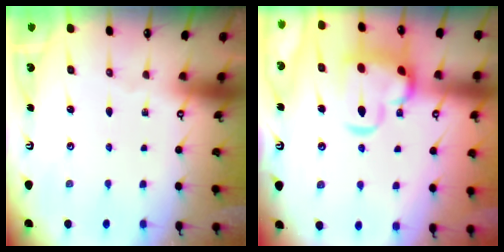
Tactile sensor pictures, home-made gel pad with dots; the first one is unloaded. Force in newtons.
{"total": 9.7, "press": 9.5, "slide": 2.0}